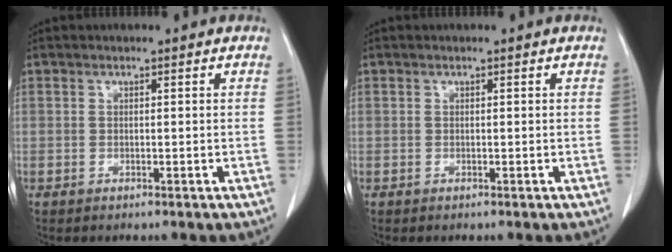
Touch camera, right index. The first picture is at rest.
{"total": 0.0}